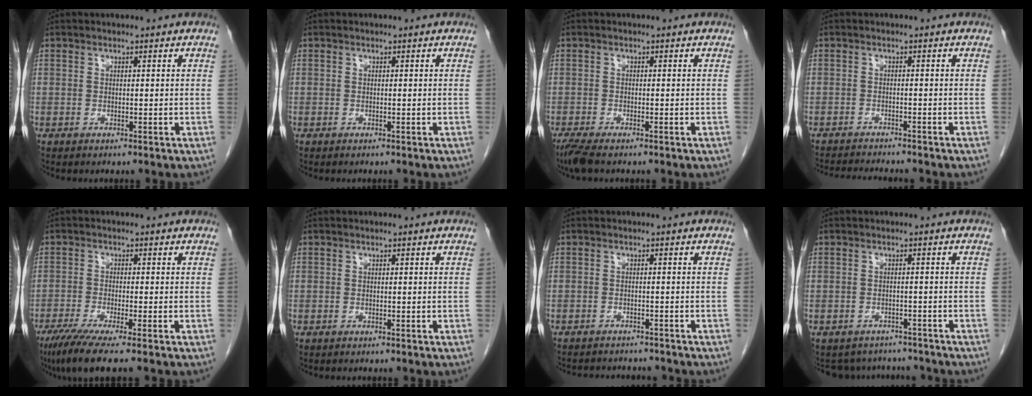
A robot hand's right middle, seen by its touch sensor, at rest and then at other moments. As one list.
[{"total": 0.0}, {"total": 3.1, "force": [-2.4, 0.4, 1.9], "torque": [-0.041, -0.011, -0.046]}, {"total": 6.8, "force": [-6.5, 0.2, 2.1], "torque": [-0.031, -0.013, -0.099]}, {"total": 7.2, "force": [-5.2, -0.2, 5.0], "torque": [-0.080, -0.019, -0.089]}, {"total": 0.0}, {"total": 7.2, "force": [-6.7, 1.9, 1.5], "torque": [-0.026, -0.001, -0.084]}, {"total": 6.4, "force": [-6.0, 2.3, 0.0], "torque": [0.002, 0.013, -0.072]}]